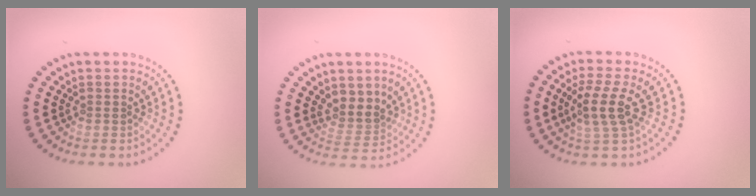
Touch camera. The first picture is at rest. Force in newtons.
{"total": 2.7, "press": 2.1, "slide": 1.7}
{"total": 3.2, "press": 2.8, "slide": 1.5}